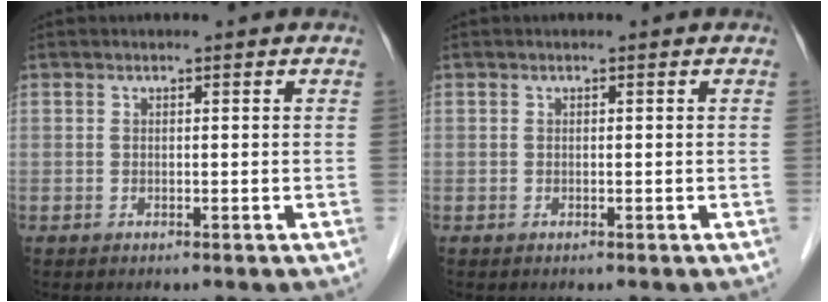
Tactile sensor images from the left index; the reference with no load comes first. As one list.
[{"total": 0.0}]